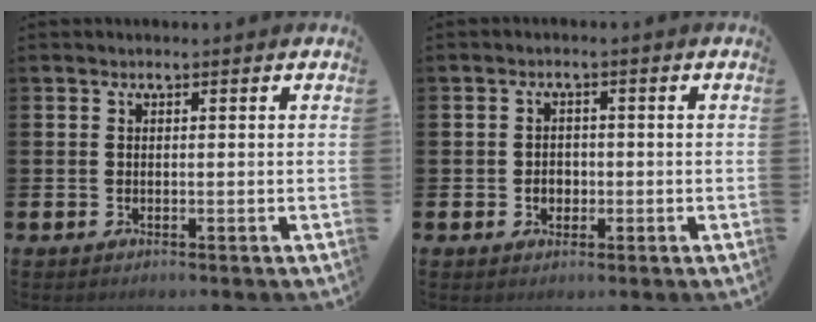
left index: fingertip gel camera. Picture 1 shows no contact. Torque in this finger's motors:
{"motor_torque": [0.32, 0.30, 0.06, 0.03]}